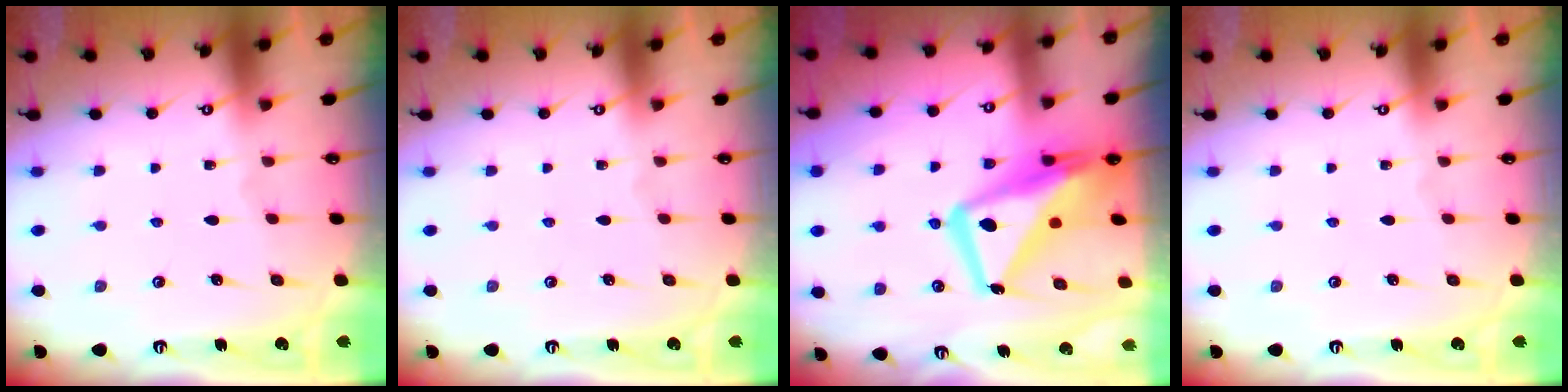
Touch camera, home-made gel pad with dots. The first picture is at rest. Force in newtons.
{"total": 0.0}
{"total": 16.9, "press": 16.9, "slide": 1.7}
{"total": 0.0}